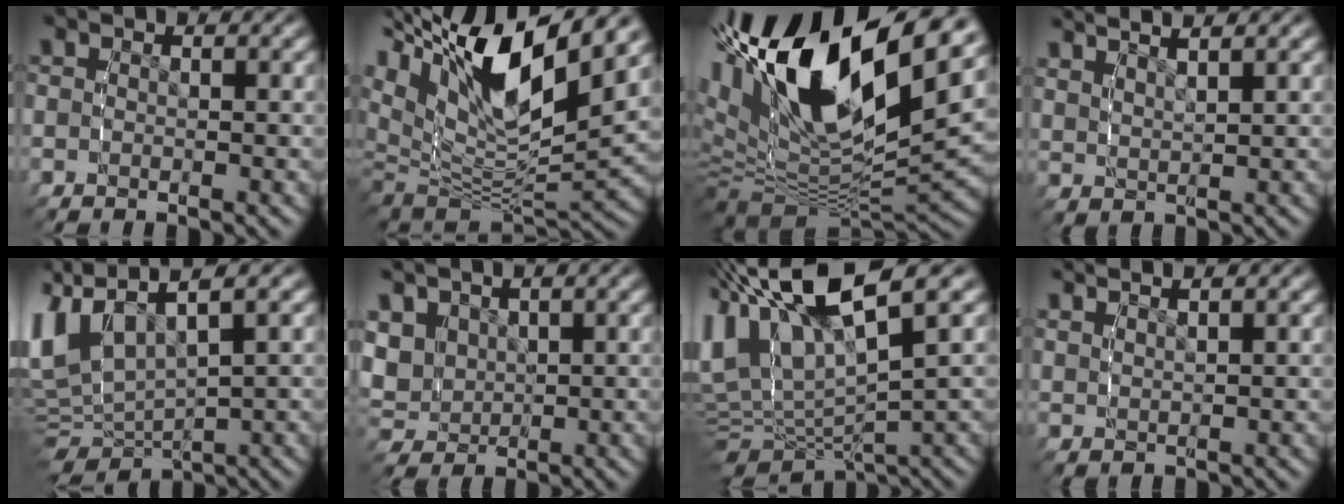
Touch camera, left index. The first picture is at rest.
{"total": 15.1, "force": [3.5, 9.6, 11.0], "torque": [-0.214, -0.021, 0.064]}
{"total": 20.5, "force": [4.2, 12.7, 15.5], "torque": [-0.303, -0.022, 0.077]}
{"total": 3.8, "force": [3.3, 0.7, 1.8], "torque": [-0.033, 0.001, 0.066]}
{"total": 10.1, "force": [1.5, 7.2, 6.9], "torque": [-0.157, -0.016, 0.032]}
{"total": 5.8, "force": [1.9, 4.8, 2.5], "torque": [-0.079, -0.021, 0.047]}
{"total": 11.7, "force": [2.9, 7.1, 8.8], "torque": [-0.186, -0.013, 0.055]}
{"total": 2.8, "force": [2.5, 0.2, 1.1], "torque": [-0.015, 0.003, 0.053]}